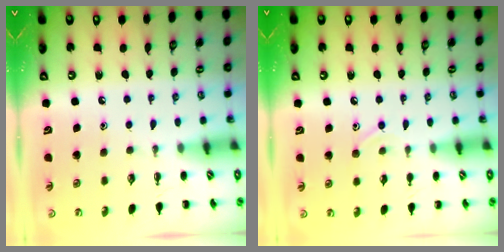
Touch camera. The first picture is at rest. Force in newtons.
{"total": 7.0, "press": 6.6, "slide": 2.3}